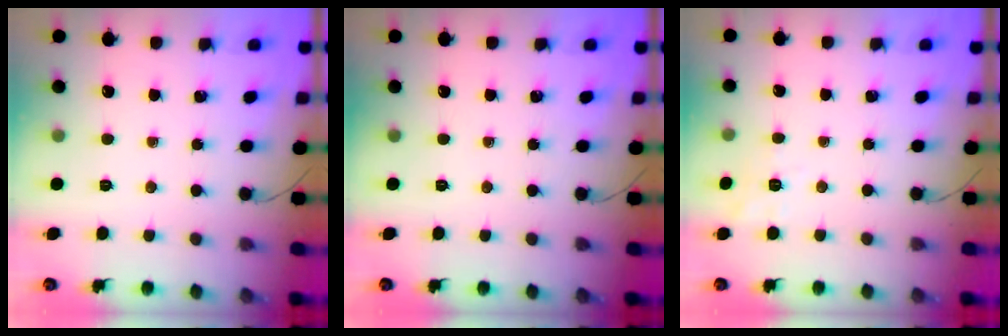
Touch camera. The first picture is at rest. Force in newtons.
{"total": 0.0}
{"total": 4.8, "press": 4.3, "slide": 2.0}